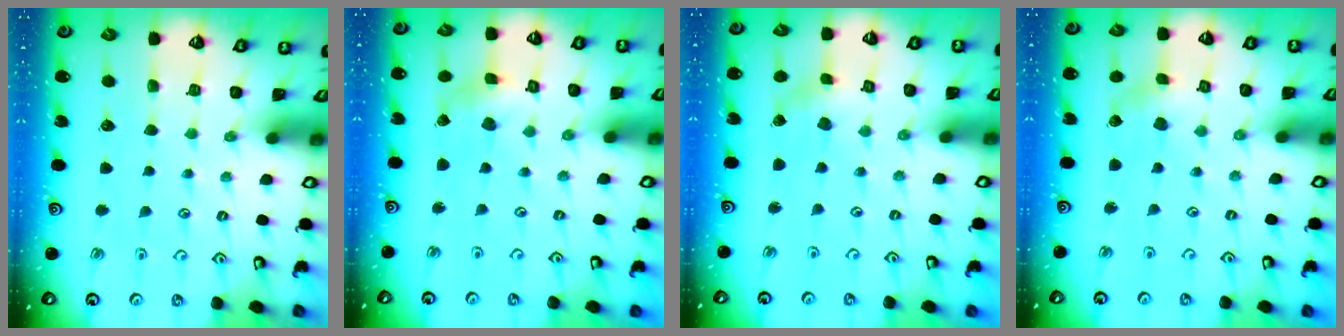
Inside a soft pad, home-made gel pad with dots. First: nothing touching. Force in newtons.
{"total": 2.3, "press": 2.3, "slide": 0.5}
{"total": 1.4, "press": 1.4, "slide": 0.3}
{"total": 1.9, "press": 1.9, "slide": 0.3}